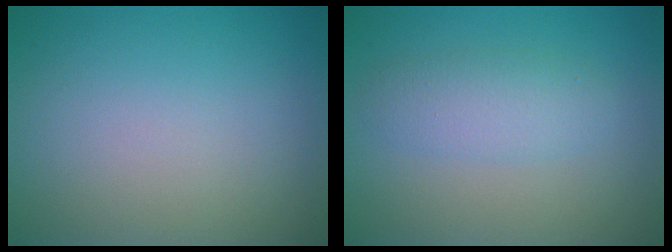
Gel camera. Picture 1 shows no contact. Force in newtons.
{"total": 2.9, "press": 2.9, "slide": 0.1}